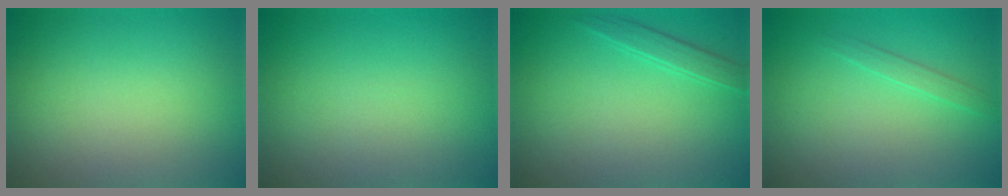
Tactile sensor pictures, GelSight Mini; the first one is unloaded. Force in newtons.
{"total": 0.0}
{"total": 1.6, "press": 1.6, "slide": 0.1}
{"total": 1.1, "press": 1.1, "slide": 0.1}